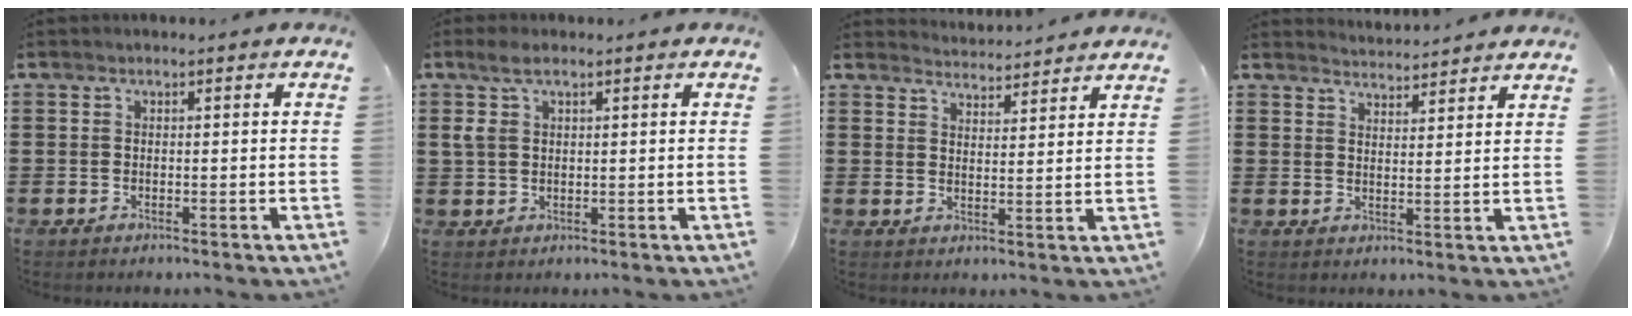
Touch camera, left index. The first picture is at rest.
{"total": 3.7, "force": [1.3, 1.7, 3.1], "torque": [-0.079, 0.003, 0.017]}
{"total": 3.5, "force": [3.5, -0.2, -0.2], "torque": [-0.008, -0.020, 0.062]}
{"total": 3.3, "force": [3.3, -0.3, -0.2], "torque": [-0.007, -0.017, 0.061]}